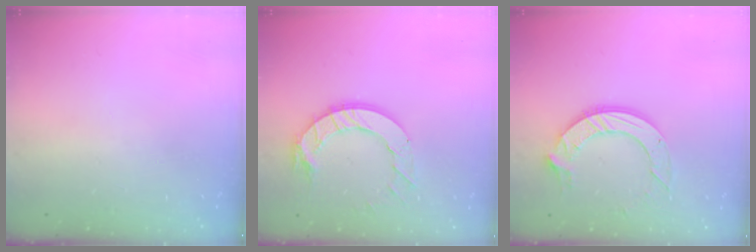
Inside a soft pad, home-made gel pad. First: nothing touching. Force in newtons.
{"total": 11.5, "press": 11.4, "slide": 1.2}
{"total": 11.3, "press": 11.2, "slide": 1.1}